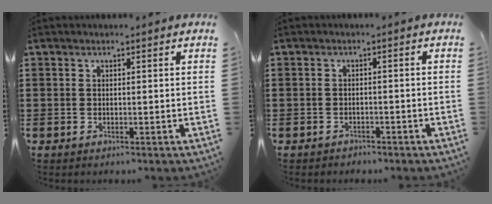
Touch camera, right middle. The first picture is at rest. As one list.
[{"total": 1.2, "force": [-1.1, 0.3, -0.2], "torque": [-0.001, 0.002, -0.026]}]